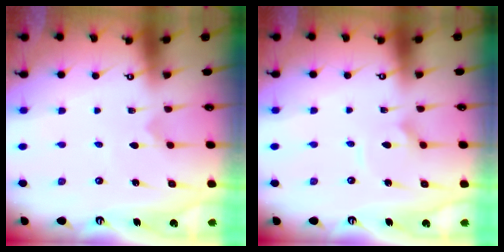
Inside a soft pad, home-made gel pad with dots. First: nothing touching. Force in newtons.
{"total": 2.7, "press": 2.7, "slide": 0.4}